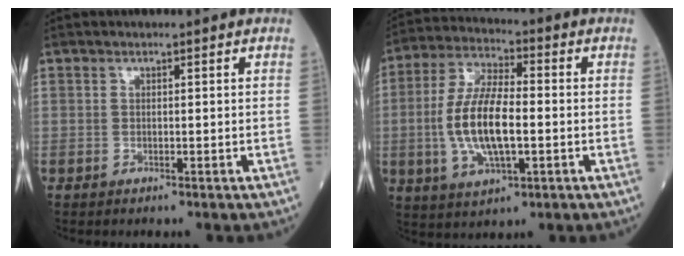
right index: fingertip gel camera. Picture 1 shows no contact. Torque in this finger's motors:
{"motor_torque": [0.82, -0.46, 0.43, 0.21]}